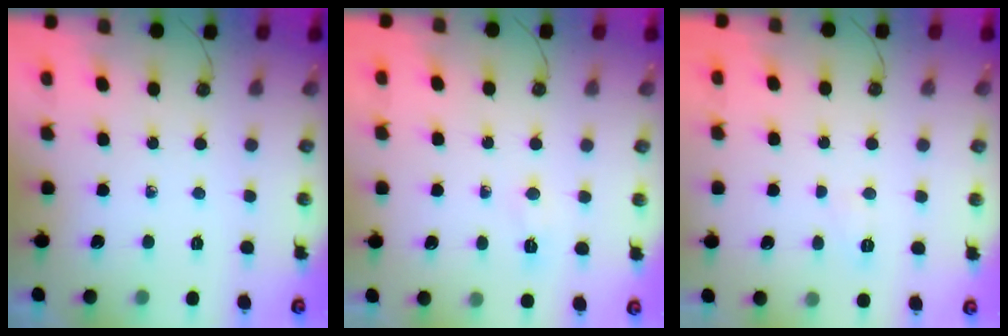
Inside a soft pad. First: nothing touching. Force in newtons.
{"total": 3.6, "press": 3.3, "slide": 1.3}
{"total": 4.7, "press": 4.7, "slide": 0.6}